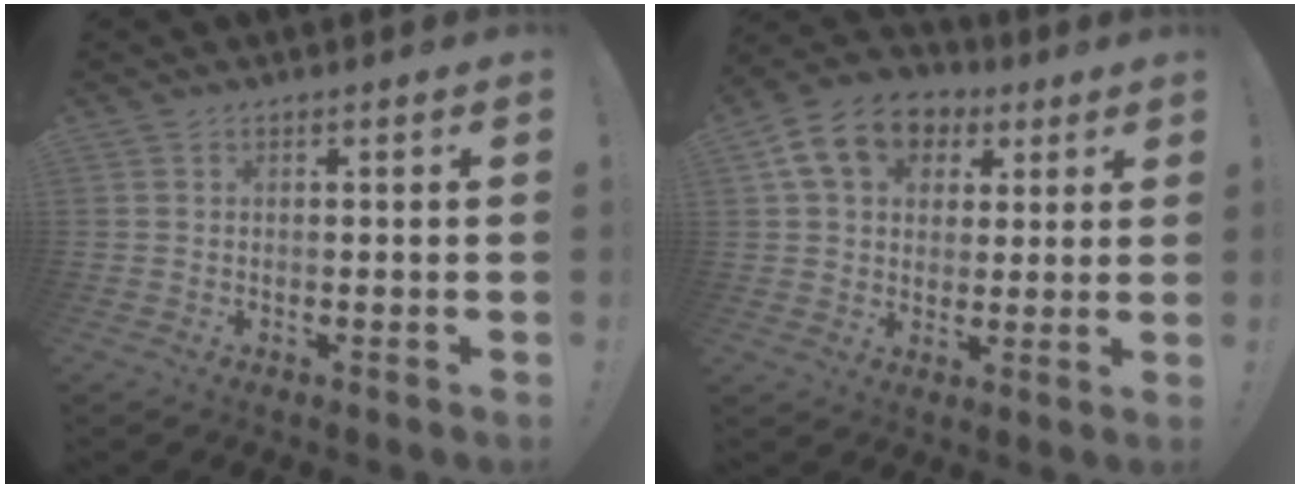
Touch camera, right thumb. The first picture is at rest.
{"total": 14.5, "force": [5.9, 10.9, 7.5], "torque": [-0.118, -0.011, 0.116]}